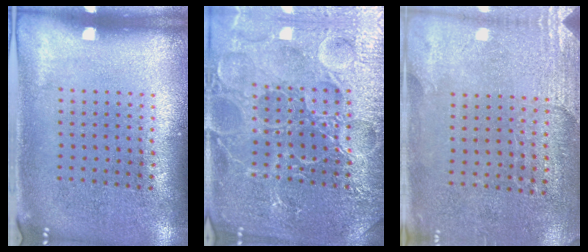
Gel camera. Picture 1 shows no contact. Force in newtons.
{"total": 5.7, "press": 5.7, "slide": 0.7}
{"total": 2.8, "press": 2.6, "slide": 1.0}